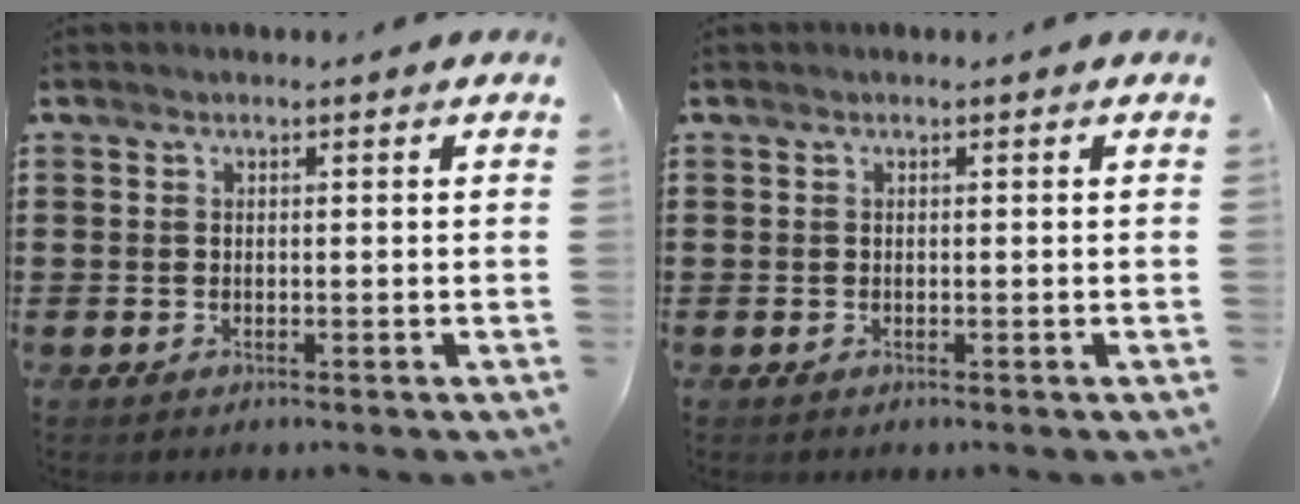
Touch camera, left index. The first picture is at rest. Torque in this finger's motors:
{"motor_torque": [0.00, 0.00, 0.00, -0.01]}